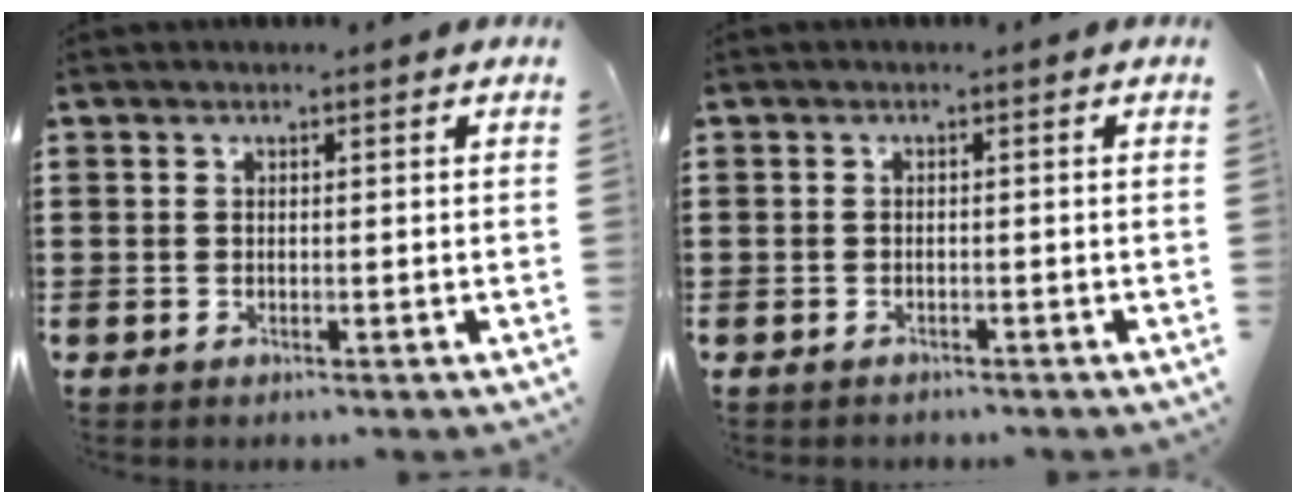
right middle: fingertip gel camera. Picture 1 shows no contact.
{"total": 0.8, "force": [-0.8, 0.3, -0.1], "torque": [0.000, 0.001, -0.016]}